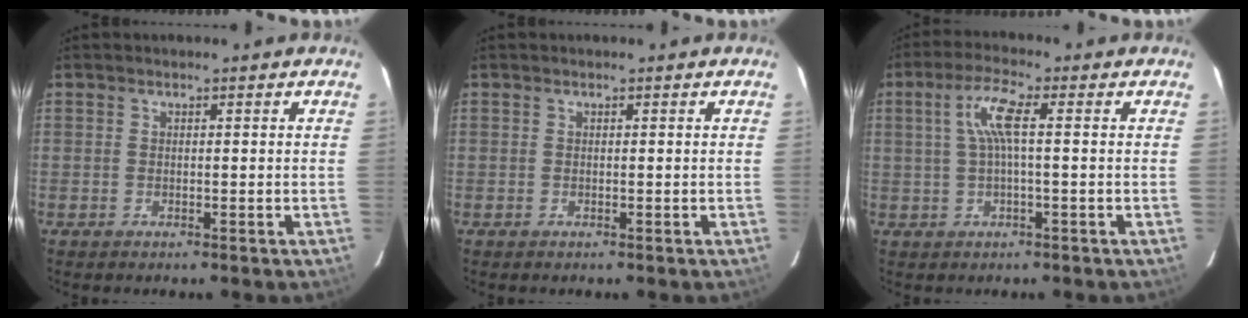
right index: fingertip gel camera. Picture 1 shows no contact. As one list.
[{"total": 0.0}, {"total": 5.7, "force": [0.6, 0.5, 5.7], "torque": [-0.110, 0.007, 0.016]}]